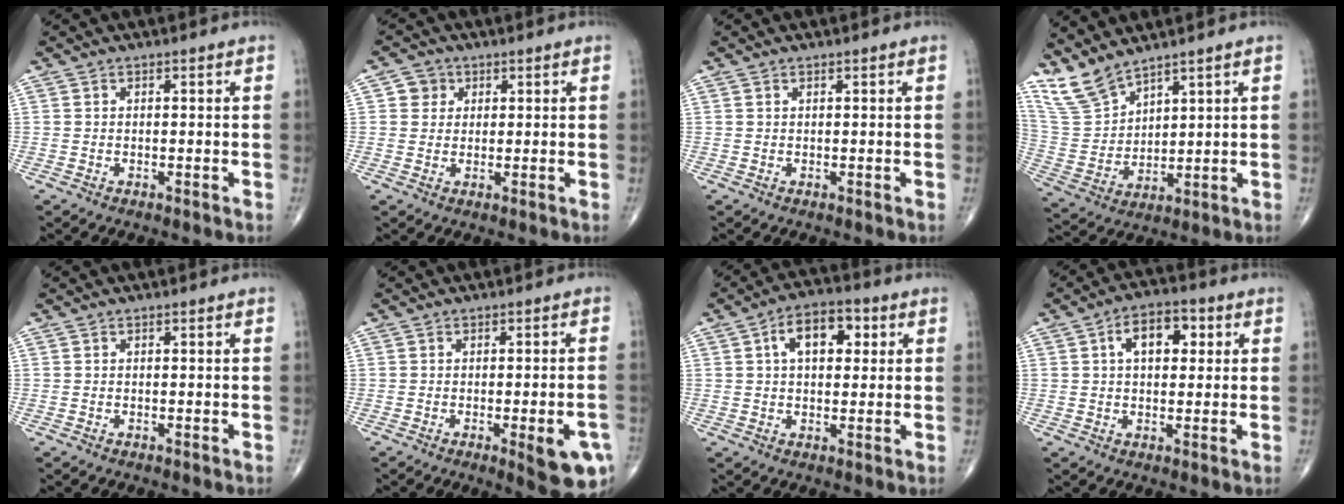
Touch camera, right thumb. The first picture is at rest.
{"total": 3.3, "force": [1.1, 3.1, 0.6], "torque": [0.011, -0.001, 0.011]}
{"total": 0.0}
{"total": 8.6, "force": [7.7, 2.5, 3.0], "torque": [-0.065, -0.040, 0.178]}
{"total": 0.0}
{"total": 9.6, "force": [-3.4, 2.6, 8.6], "torque": [-0.090, 0.000, -0.035]}
{"total": 9.4, "force": [2.7, 5.5, 7.1], "torque": [-0.090, 0.013, 0.035]}
{"total": 8.9, "force": [2.5, 5.3, 6.8], "torque": [-0.084, 0.012, 0.032]}